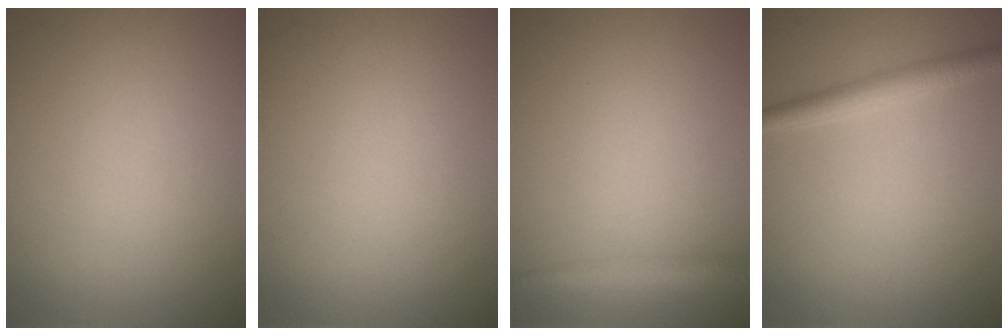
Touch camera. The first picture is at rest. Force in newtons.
{"total": 0.0}
{"total": 2.2, "press": 2.2, "slide": 0.1}
{"total": 2.3, "press": 2.3, "slide": 0.1}